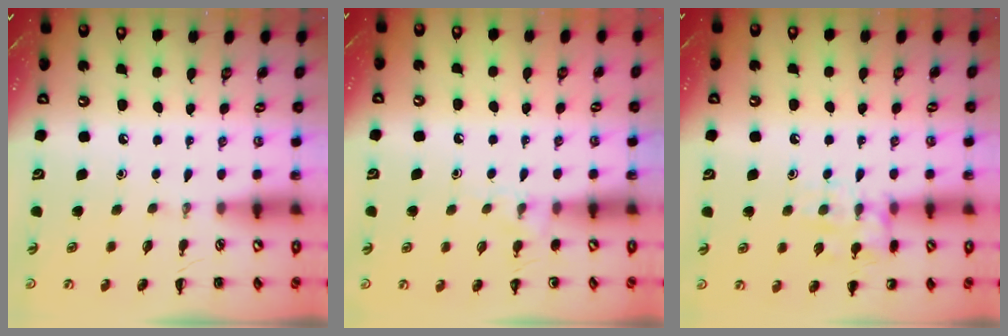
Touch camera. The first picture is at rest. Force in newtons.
{"total": 6.3, "press": 5.9, "slide": 2.3}
{"total": 11.0, "press": 11.0, "slide": 0.6}